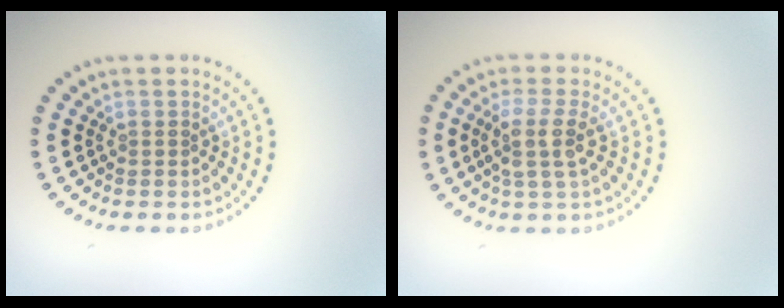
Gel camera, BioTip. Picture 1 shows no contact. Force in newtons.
{"total": 3.0, "press": 2.4, "slide": 1.8}